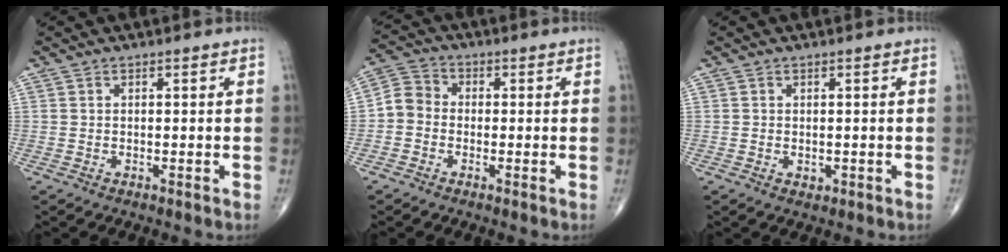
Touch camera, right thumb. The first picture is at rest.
{"total": 5.0, "force": [-1.1, 4.4, 2.2], "torque": [-0.027, 0.018, -0.038]}
{"total": 1.1, "force": [-0.2, 0.8, 0.7], "torque": [-0.006, -0.001, -0.001]}